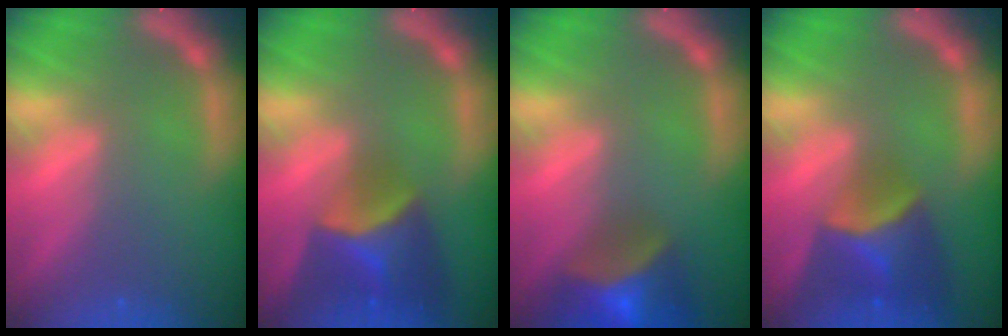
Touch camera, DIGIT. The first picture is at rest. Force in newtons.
{"total": 6.9}
{"total": 8.0}
{"total": 6.5}